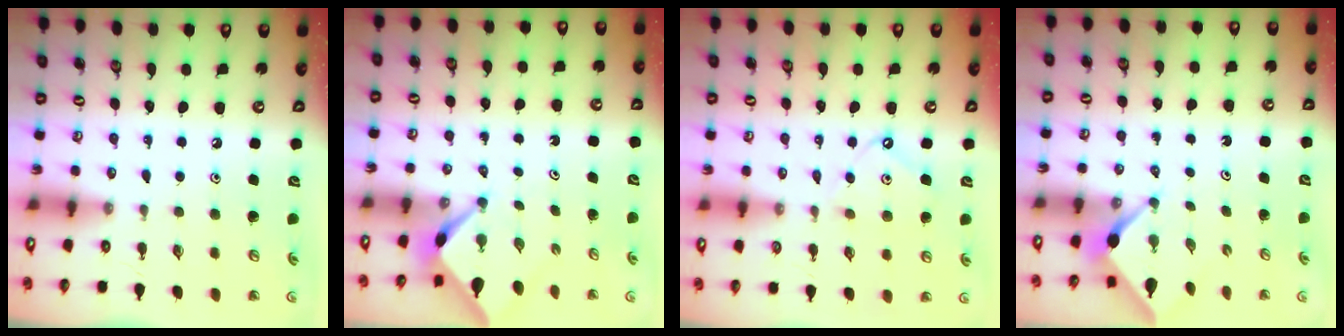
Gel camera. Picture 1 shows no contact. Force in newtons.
{"total": 2.5, "press": 2.5, "slide": 0.3}
{"total": 8.0, "press": 8.0, "slide": 0.8}
{"total": 2.4, "press": 2.4, "slide": 0.3}